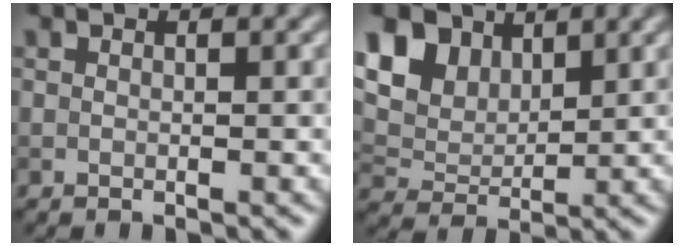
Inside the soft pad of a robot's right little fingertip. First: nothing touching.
{"total": 8.8, "force": [4.7, 5.9, 4.5], "torque": [-0.121, 0.016, 0.081]}